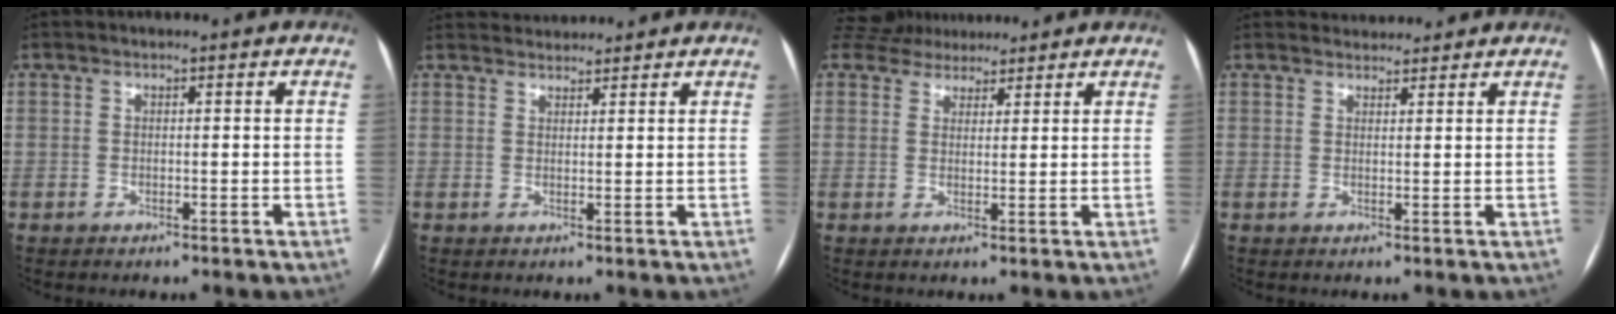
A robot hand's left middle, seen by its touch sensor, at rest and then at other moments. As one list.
[{"total": 4.2, "force": [4.2, 0.6, 0.2], "torque": [-0.008, 0.030, 0.069]}, {"total": 7.1, "force": [6.5, 2.8, 1.2], "torque": [-0.017, 0.030, 0.103]}, {"total": 4.0, "force": [3.8, 1.0, 0.1], "torque": [-0.001, 0.023, 0.054]}]